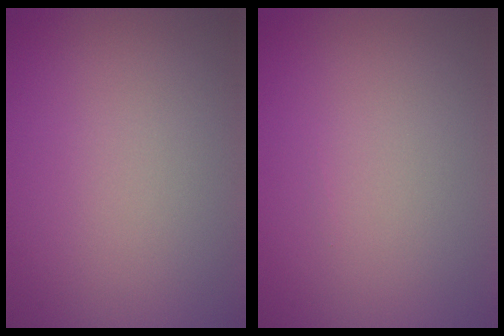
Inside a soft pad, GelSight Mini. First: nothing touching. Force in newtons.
{"total": 0.0}